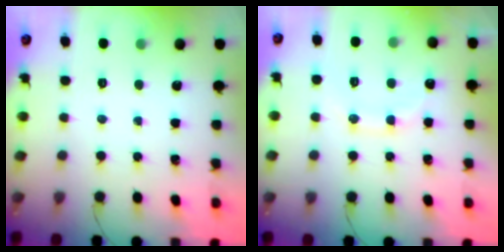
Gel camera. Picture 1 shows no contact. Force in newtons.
{"total": 11.1, "press": 11.1, "slide": 1.0}